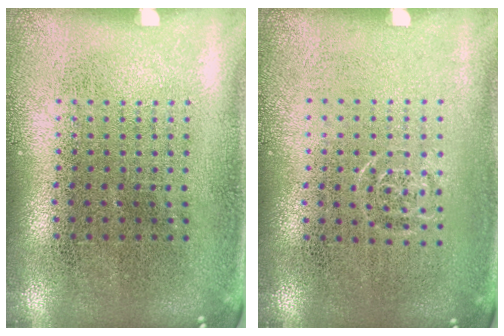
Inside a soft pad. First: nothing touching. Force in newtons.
{"total": 0.5, "press": 0.5, "slide": 0.2}